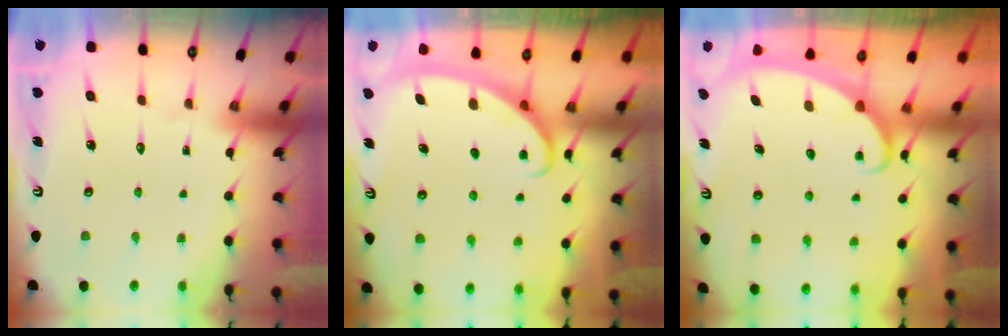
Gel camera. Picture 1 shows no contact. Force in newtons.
{"total": 2.8, "press": 2.8, "slide": 0.4}
{"total": 2.2, "press": 2.2, "slide": 0.3}